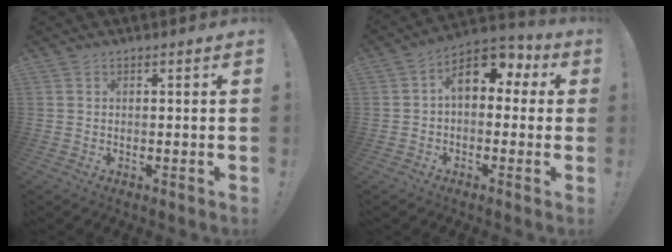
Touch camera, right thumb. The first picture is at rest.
{"total": 11.0, "force": [3.9, 6.2, 8.2], "torque": [-0.124, -0.004, 0.076]}